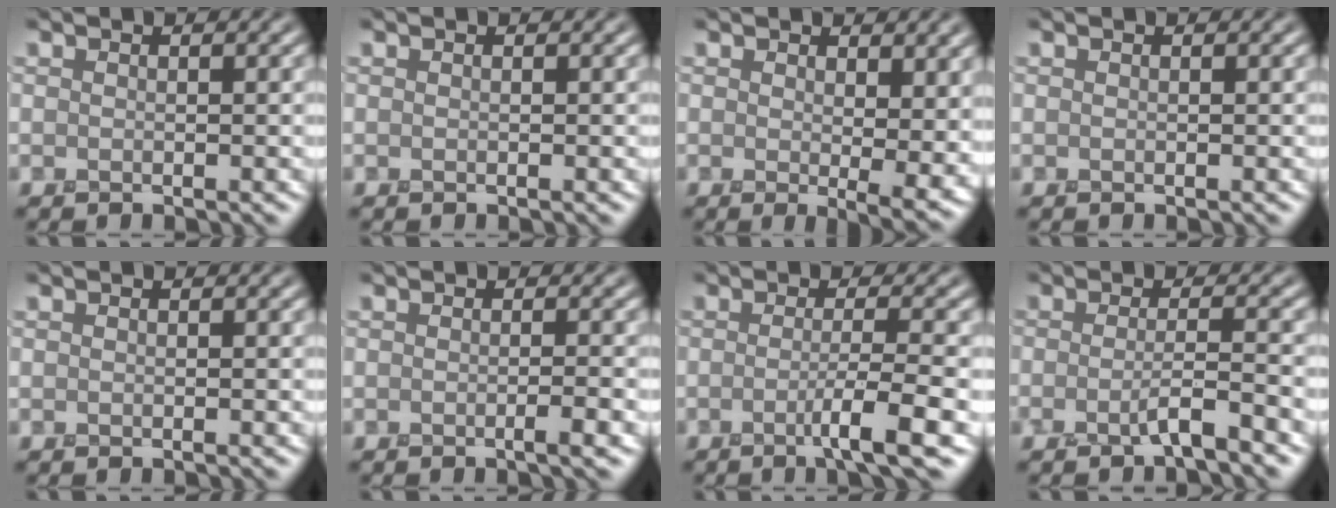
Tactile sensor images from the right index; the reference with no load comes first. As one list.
[{"total": 0.0}, {"total": 5.0, "force": [0.9, 2.0, 4.5], "torque": [-0.069, -0.021, 0.021]}, {"total": 0.0}, {"total": 0.0}, {"total": 1.5, "force": [-0.6, 0.2, 1.4], "torque": [-0.019, -0.005, -0.011]}, {"total": 3.9, "force": [-1.4, 0.4, 3.6], "torque": [-0.054, -0.003, -0.033]}, {"total": 2.5, "force": [-1.3, 0.2, 2.1], "torque": [-0.034, 0.004, -0.032]}]